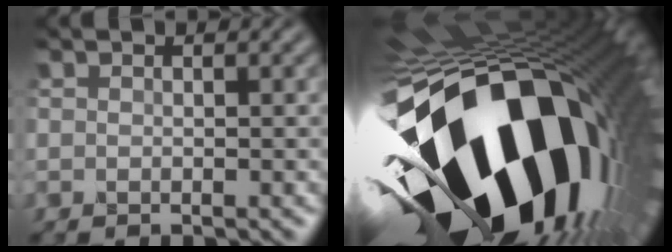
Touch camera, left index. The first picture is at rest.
{"total": 21.6, "force": [-6.4, 10.7, 17.6], "torque": [-0.322, -0.089, -0.080]}